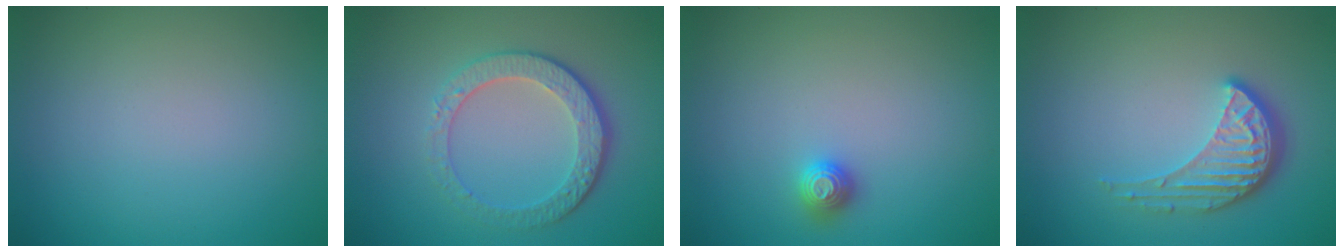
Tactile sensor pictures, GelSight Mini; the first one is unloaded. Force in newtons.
{"total": 4.7, "press": 3.4, "slide": 3.3}
{"total": 1.2, "press": 1.1, "slide": 0.2}
{"total": 4.1, "press": 3.1, "slide": 2.7}